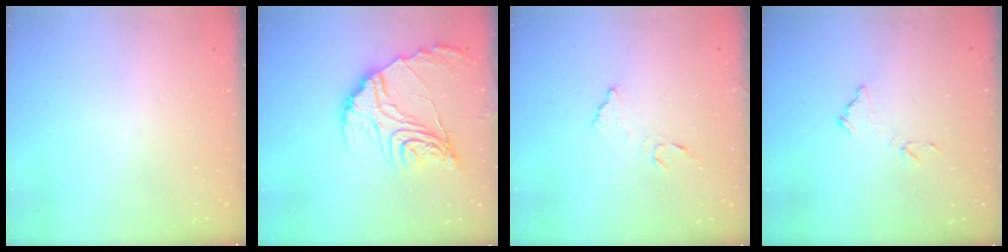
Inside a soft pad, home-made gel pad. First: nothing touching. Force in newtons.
{"total": 17.8, "press": 17.7, "slide": 2.0}
{"total": 8.3, "press": 8.3, "slide": 0.6}
{"total": 8.1, "press": 8.0, "slide": 0.6}